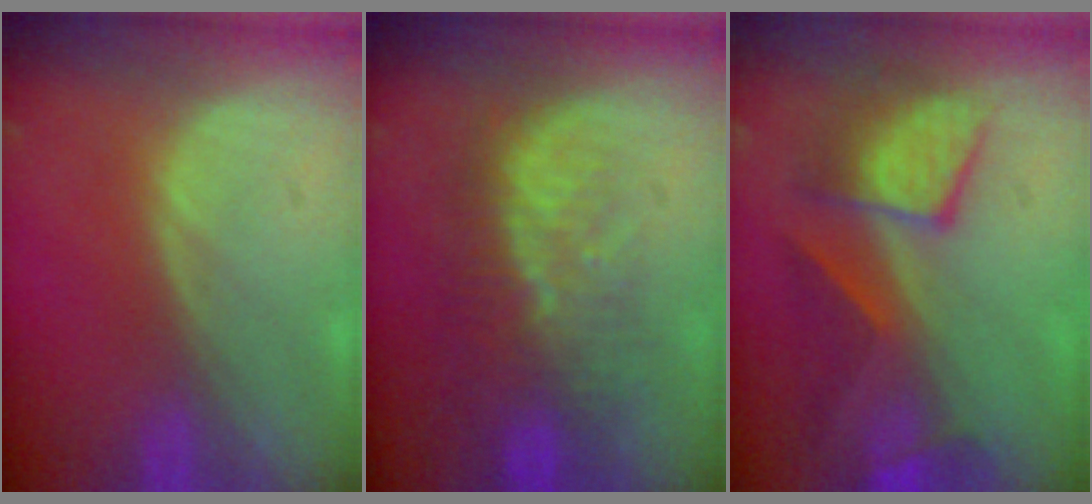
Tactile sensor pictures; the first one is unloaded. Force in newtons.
{"total": 9.6, "press": 8.4, "slide": 4.6}
{"total": 8.4, "press": 8.1, "slide": 2.2}